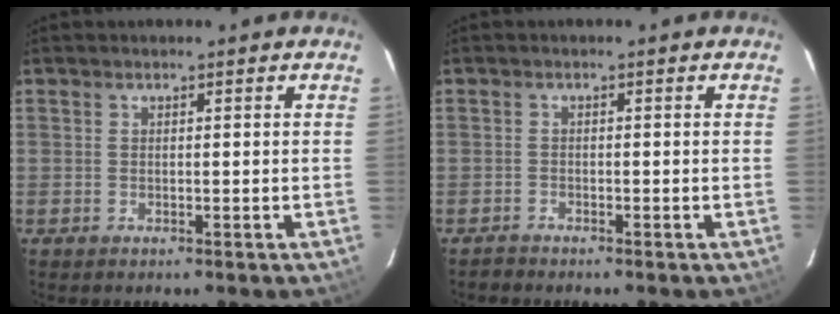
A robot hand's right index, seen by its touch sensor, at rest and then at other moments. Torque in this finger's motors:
{"motor_torque": [0.08, -0.04, 0.04, 0.01]}